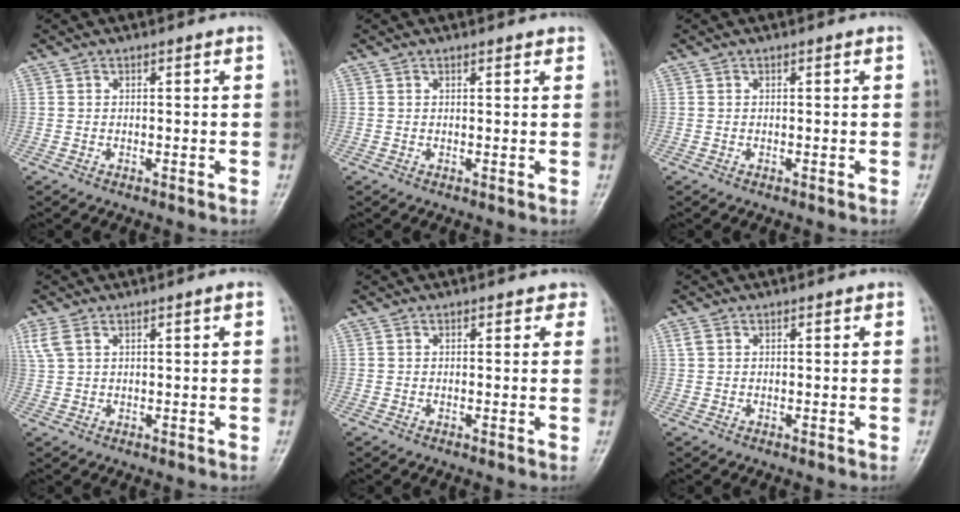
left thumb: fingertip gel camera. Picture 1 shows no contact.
{"total": 1.0, "force": [0.8, 0.3, 0.5], "torque": [-0.006, -0.002, 0.009]}
{"total": 0.0}
{"total": 3.9, "force": [1.9, 1.5, 3.0], "torque": [-0.074, 0.012, 0.046]}
{"total": 1.6, "force": [1.0, 1.0, 0.8], "torque": [0.009, -0.001, 0.005]}
{"total": 1.4, "force": [0.7, 0.9, 0.8], "torque": [-0.013, 0.003, 0.014]}